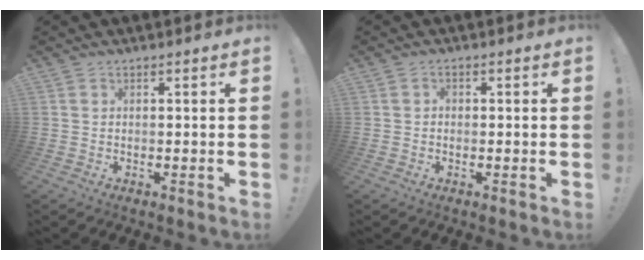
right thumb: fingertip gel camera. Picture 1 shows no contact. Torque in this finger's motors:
{"motor_torque": [-0.07, -0.14, 0.38, -0.12, -0.08]}